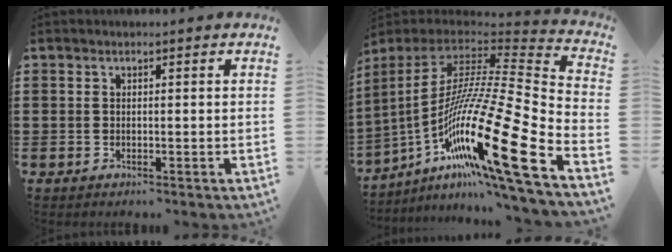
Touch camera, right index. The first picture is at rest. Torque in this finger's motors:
{"motor_torque": [1.27, -0.22, 1.05, 0.21]}